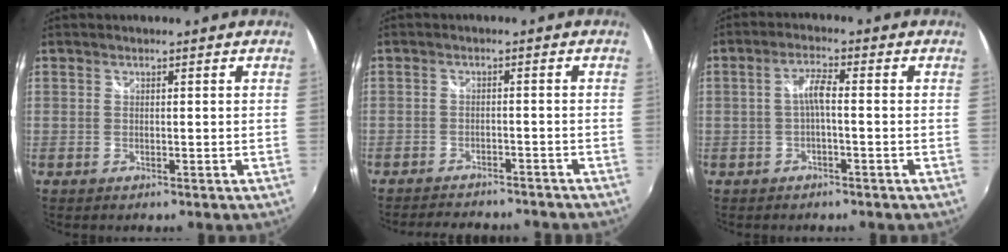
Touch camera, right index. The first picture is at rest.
{"total": 10.6, "force": [-9.4, 2.6, 4.1], "torque": [-0.092, -0.016, -0.133]}
{"total": 3.2, "force": [-0.8, 0.4, 3.1], "torque": [-0.063, 0.008, -0.016]}